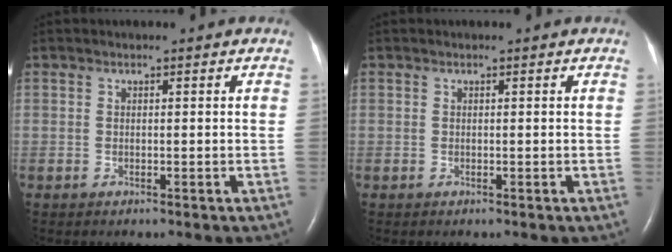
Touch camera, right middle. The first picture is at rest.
{"total": 0.0}